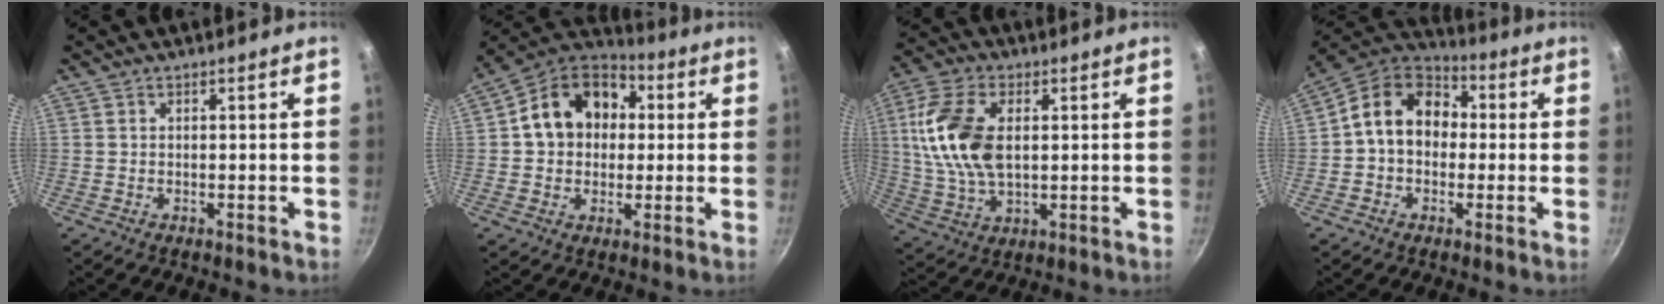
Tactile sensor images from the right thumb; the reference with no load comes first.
{"total": 16.1, "force": [2.5, 12.6, 9.6], "torque": [-0.131, 0.032, 0.024]}
{"total": 14.8, "force": [2.3, 8.6, 11.8], "torque": [-0.224, 0.001, 0.043]}
{"total": 14.0, "force": [1.0, 11.0, 8.7], "torque": [-0.107, 0.037, -0.005]}